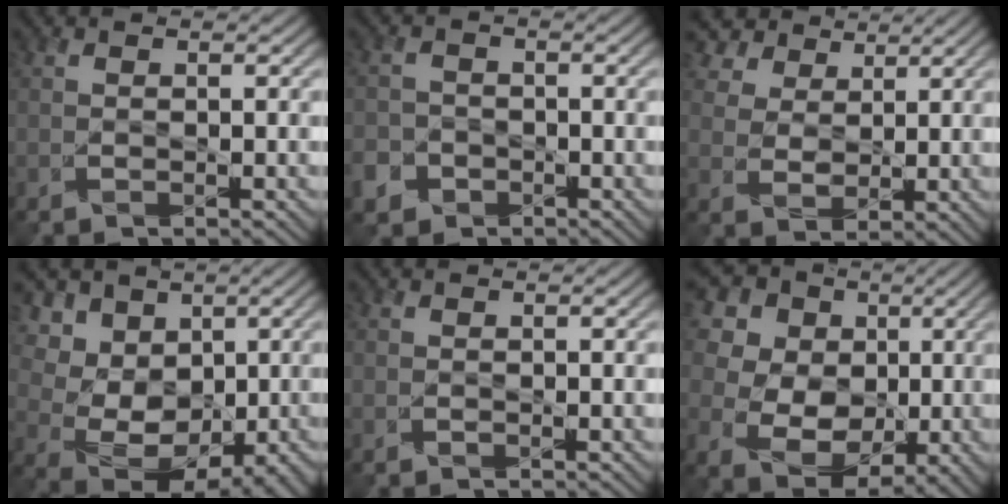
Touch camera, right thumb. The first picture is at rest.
{"total": 4.0, "force": [-2.5, 3.0, 0.6], "torque": [-0.004, -0.009, -0.055]}
{"total": 6.8, "force": [4.3, 4.5, 2.7], "torque": [-0.082, -0.004, 0.086]}
{"total": 11.8, "force": [2.8, 9.5, 6.4], "torque": [-0.169, 0.020, 0.045]}
{"total": 0.0}
{"total": 16.2, "force": [4.6, 13.2, 8.1], "torque": [-0.234, 0.039, 0.096]}